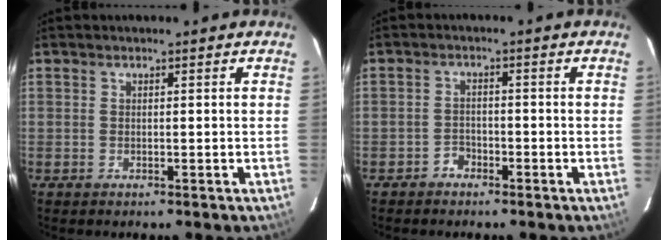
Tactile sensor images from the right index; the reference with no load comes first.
{"total": 2.2, "force": [-1.8, 1.2, 0.1], "torque": [-0.002, 0.005, -0.031]}